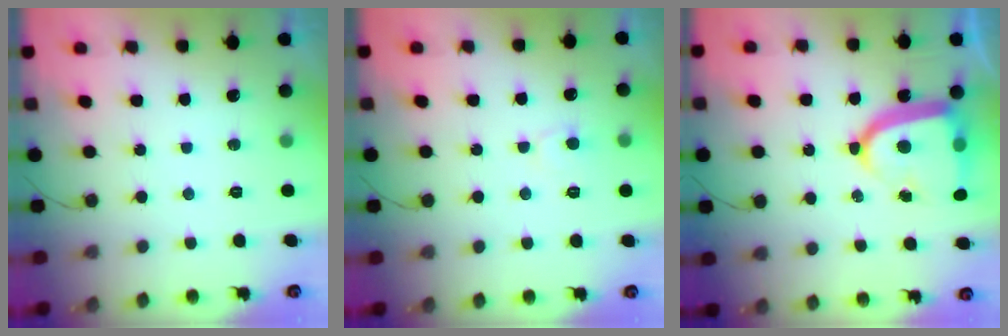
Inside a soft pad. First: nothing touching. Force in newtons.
{"total": 5.8, "press": 5.8, "slide": 0.3}
{"total": 16.6, "press": 16.5, "slide": 1.5}